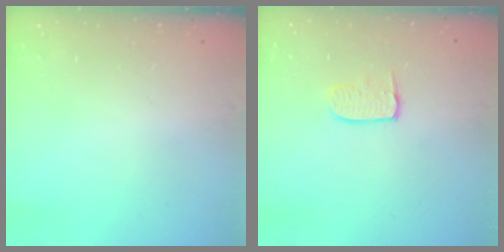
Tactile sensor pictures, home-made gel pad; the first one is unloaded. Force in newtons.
{"total": 6.5, "press": 6.5, "slide": 0.6}